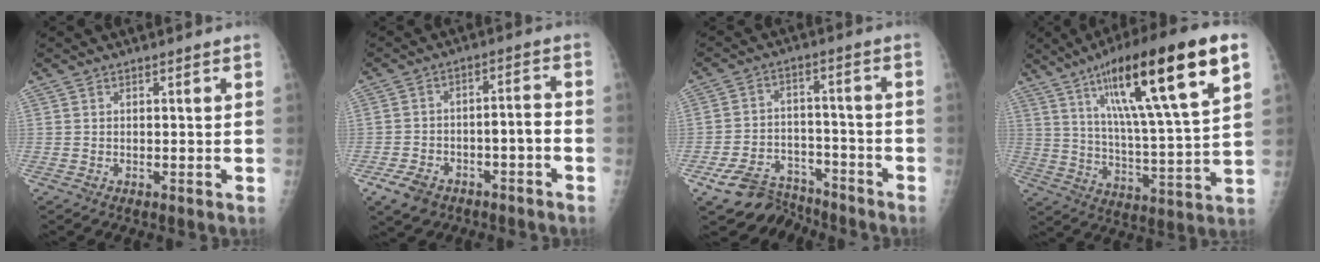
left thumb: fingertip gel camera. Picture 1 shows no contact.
{"total": 8.6, "force": [-4.9, 4.5, 5.4], "torque": [-0.081, 0.047, -0.073]}
{"total": 11.0, "force": [-9.3, 5.6, 1.6], "torque": [-0.007, 0.073, -0.151]}
{"total": 23.6, "force": [11.3, 3.5, 20.5], "torque": [-0.323, -0.023, 0.185]}